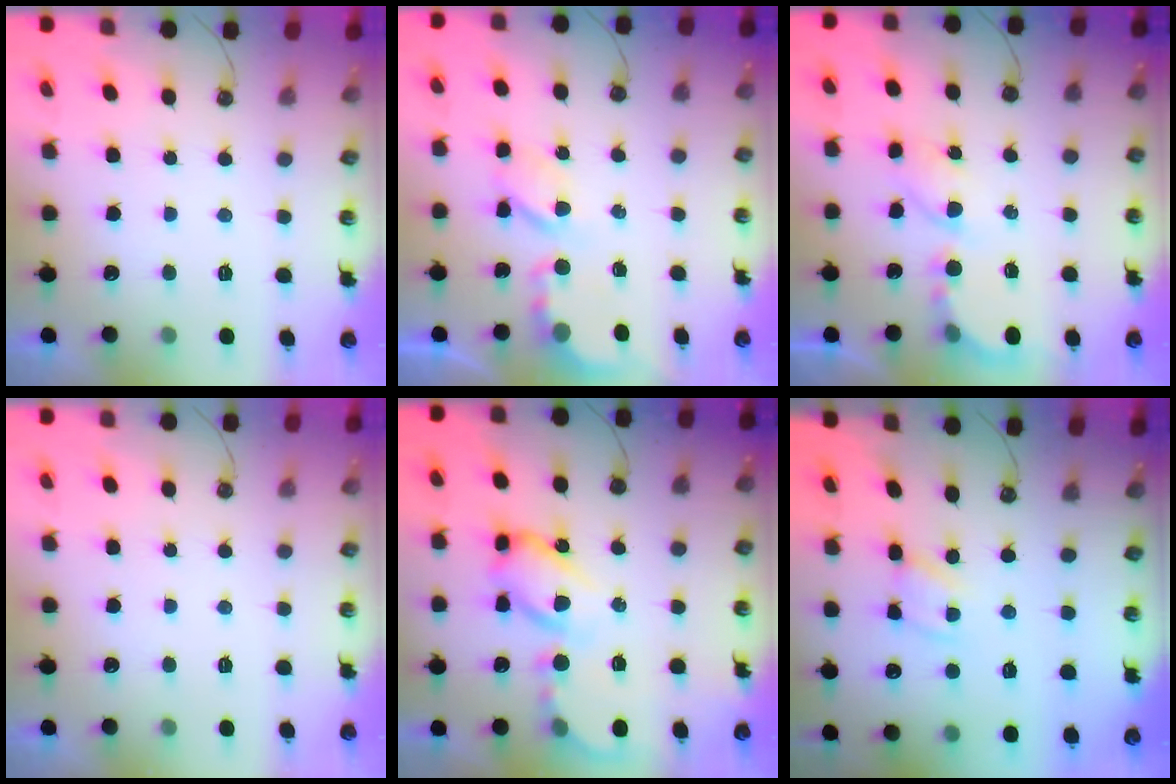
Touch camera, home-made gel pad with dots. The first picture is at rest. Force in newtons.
{"total": 7.0, "press": 7.0, "slide": 0.3}
{"total": 6.4, "press": 6.3, "slide": 0.5}
{"total": 0.0}
{"total": 14.3, "press": 14.2, "slide": 1.4}
{"total": 2.7, "press": 2.7, "slide": 0.1}